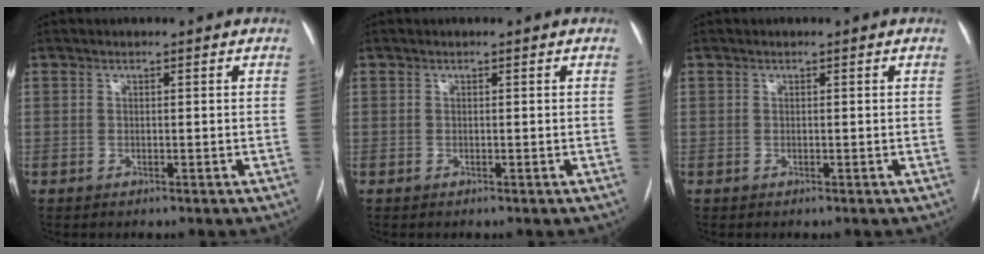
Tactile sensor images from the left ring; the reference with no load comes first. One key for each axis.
{"total": 0.0}
{"total": 0.0}